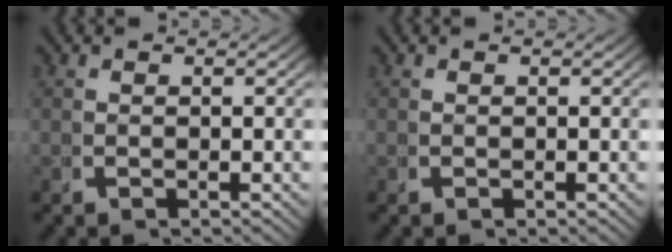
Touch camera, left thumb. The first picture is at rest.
{"total": 0.0}